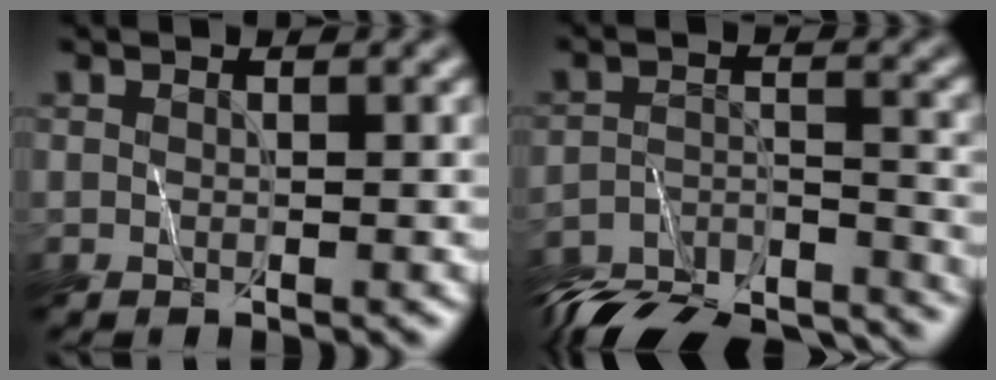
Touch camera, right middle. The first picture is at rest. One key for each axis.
{"total": 13.9, "fx": -13.5, "fy": 2.4, "fz": 2.4, "tx": -0.045, "ty": -0.014, "tz": -0.194}